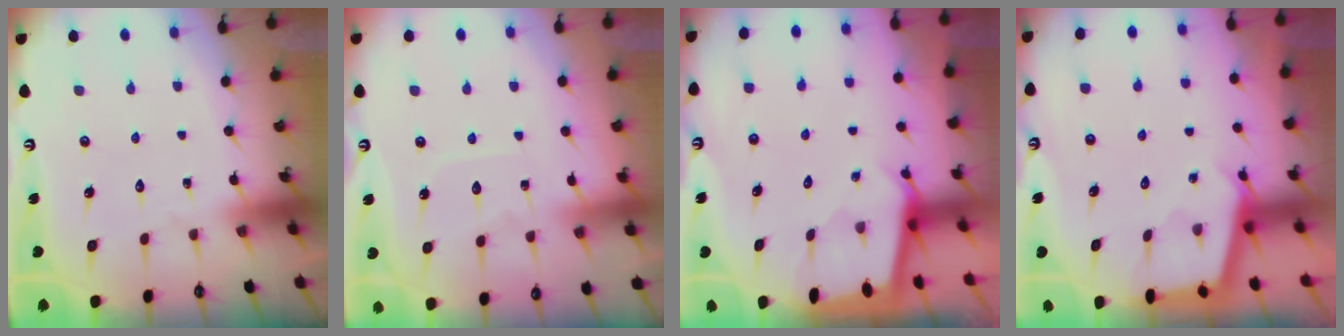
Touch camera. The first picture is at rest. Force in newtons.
{"total": 4.6, "press": 4.6, "slide": 0.2}
{"total": 1.6, "press": 1.6, "slide": 0.2}
{"total": 2.8, "press": 2.8, "slide": 0.4}